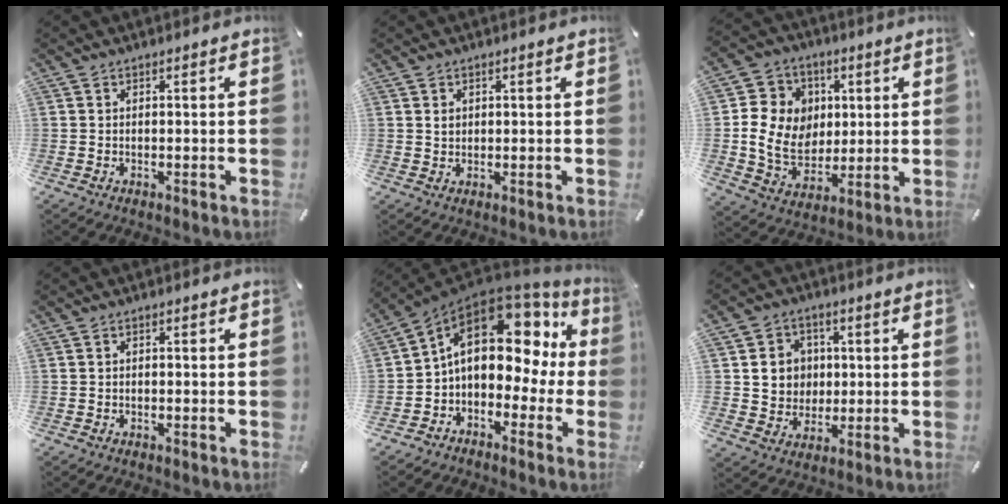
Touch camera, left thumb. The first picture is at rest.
{"total": 1.6, "force": [0.5, 1.3, 0.6], "torque": [-0.007, -0.001, 0.008]}
{"total": 12.9, "force": [1.0, 11.7, 5.2], "torque": [-0.113, 0.008, 0.028]}
{"total": 0.7, "force": [-0.4, 0.3, 0.4], "torque": [-0.009, 0.000, -0.009]}
{"total": 15.3, "force": [3.7, 10.3, 10.7], "torque": [-0.167, -0.011, 0.063]}
{"total": 8.1, "force": [1.2, 7.8, 1.9], "torque": [-0.024, 0.000, 0.023]}